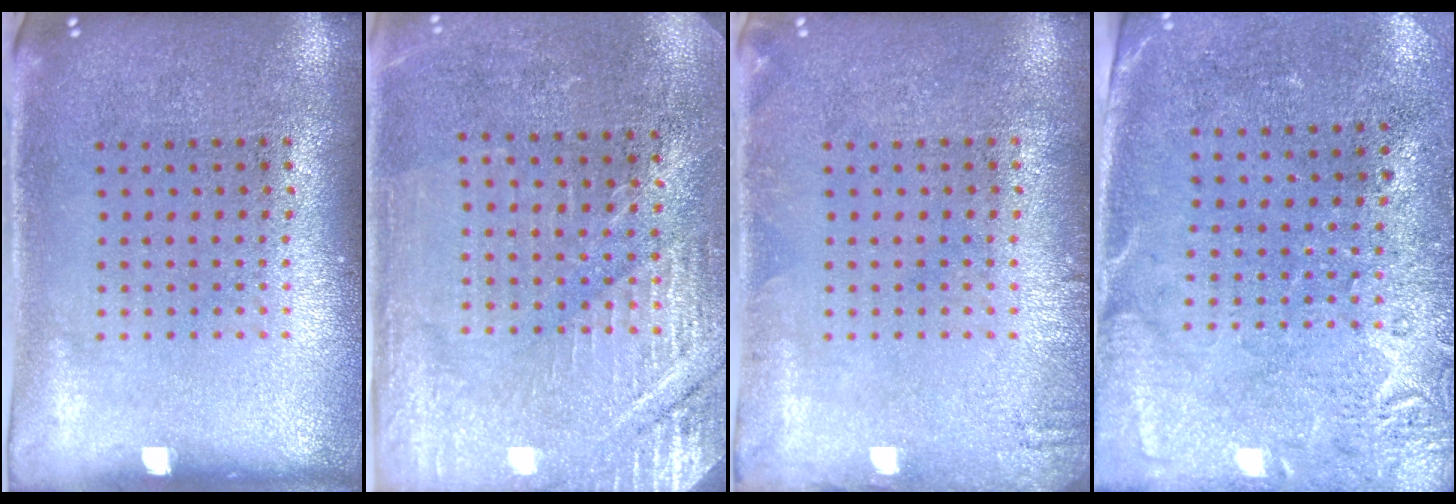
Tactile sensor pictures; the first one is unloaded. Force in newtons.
{"total": 2.9, "press": 2.9, "slide": 0.2}
{"total": 1.0, "press": 1.0, "slide": 0.2}
{"total": 2.7, "press": 2.2, "slide": 1.6}